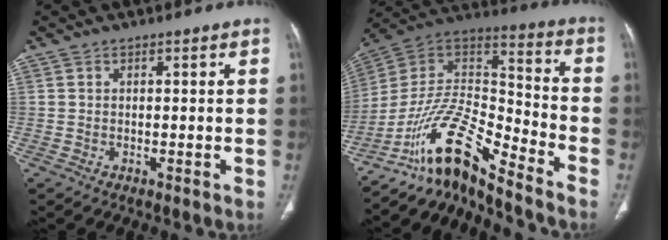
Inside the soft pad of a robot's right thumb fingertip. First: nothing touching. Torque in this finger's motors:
{"motor_torque": [2.75, 0.10, 1.26, -1.51, 0.40]}